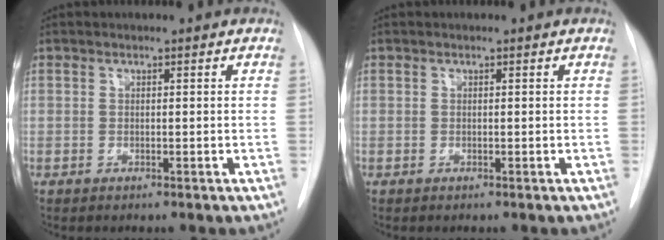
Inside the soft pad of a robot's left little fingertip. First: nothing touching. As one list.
[{"total": 0.0}]